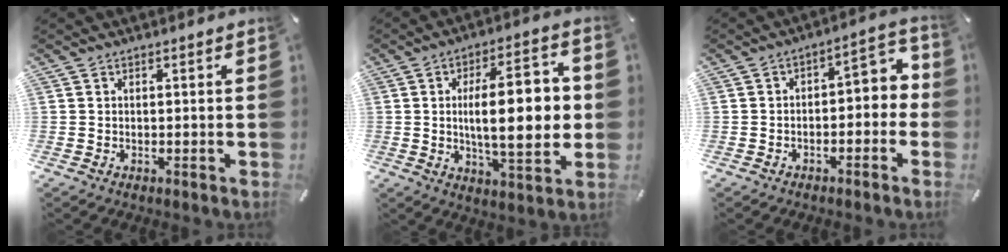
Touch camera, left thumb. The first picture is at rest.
{"total": 18.0, "force": [0.5, 7.0, 16.5], "torque": [-0.248, -0.002, 0.003]}
{"total": 4.8, "force": [-1.4, 2.8, 3.7], "torque": [-0.052, -0.002, -0.037]}